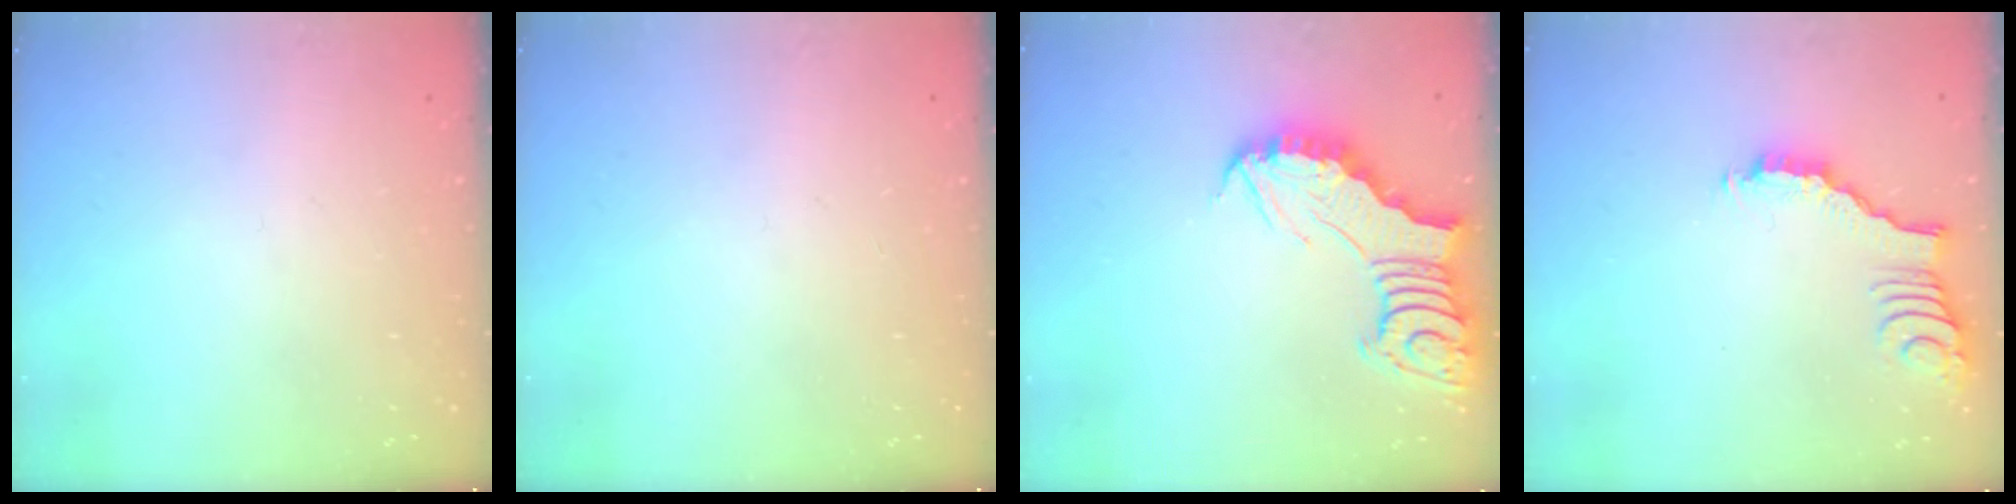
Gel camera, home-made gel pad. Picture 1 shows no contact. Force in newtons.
{"total": 0.0}
{"total": 5.3, "press": 5.2, "slide": 0.6}
{"total": 2.7, "press": 2.7, "slide": 0.3}